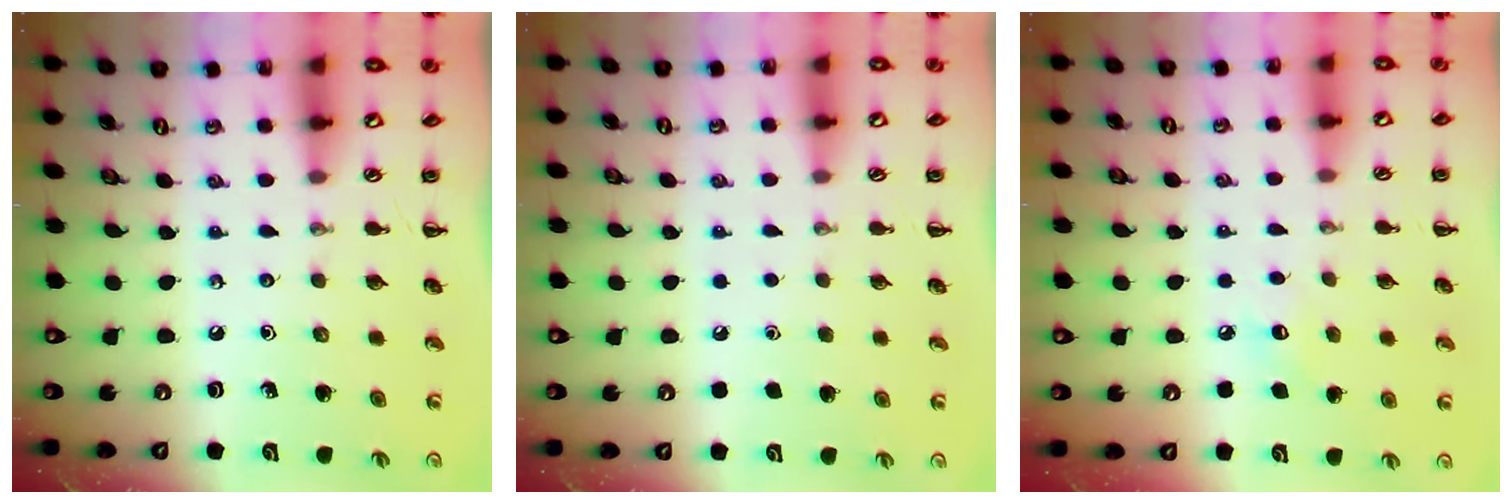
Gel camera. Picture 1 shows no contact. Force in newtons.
{"total": 1.6, "press": 1.6, "slide": 0.1}
{"total": 4.7, "press": 4.6, "slide": 1.0}